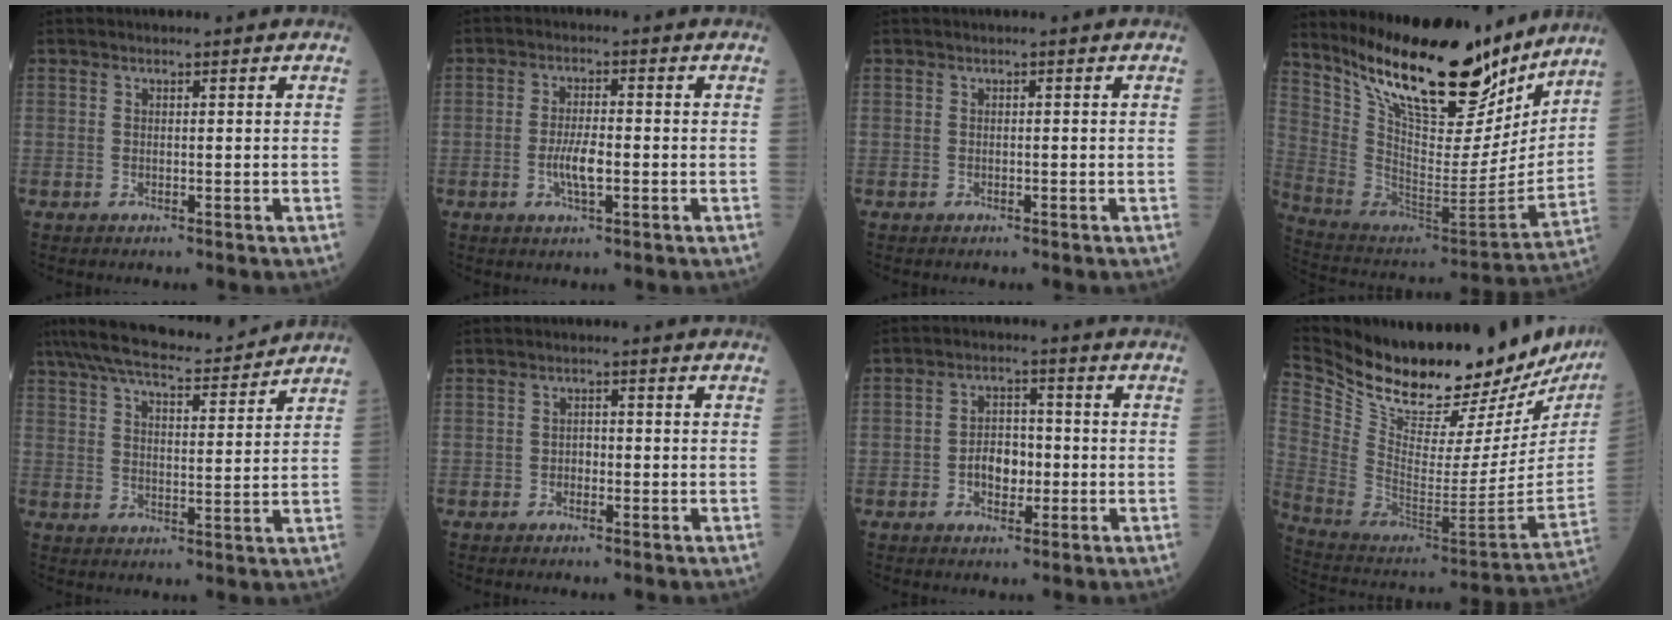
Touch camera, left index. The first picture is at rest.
{"total": 4.4, "force": [-1.3, 1.0, 4.0], "torque": [-0.082, -0.005, -0.024]}
{"total": 0.0}
{"total": 24.9, "force": [19.6, 7.0, 13.6], "torque": [-0.229, -0.035, 0.321]}
{"total": 15.3, "force": [13.8, 1.7, 6.4], "torque": [-0.118, 0.018, 0.213]}
{"total": 1.2, "force": [-0.7, 0.8, 0.6], "torque": [-0.004, 0.001, -0.015]}
{"total": 4.9, "force": [-1.4, 3.0, 3.6], "torque": [-0.064, 0.008, -0.026]}
{"total": 33.4, "force": [27.6, 7.4, 17.1], "torque": [-0.314, -0.091, 0.402]}